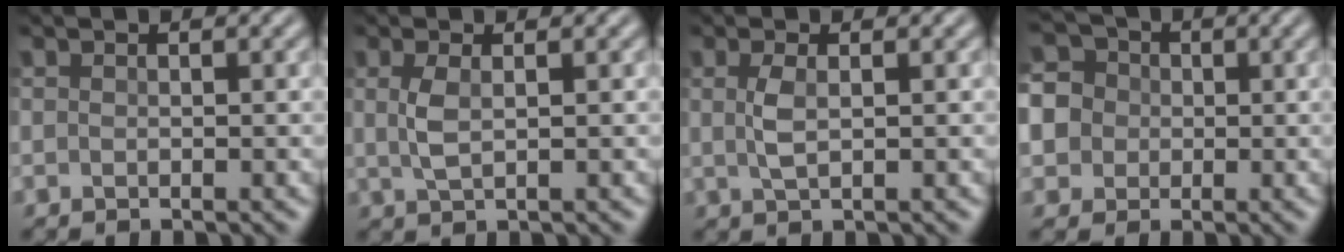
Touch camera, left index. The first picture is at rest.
{"total": 2.0, "force": [0.2, 0.7, 1.9], "torque": [-0.045, 0.001, 0.006]}
{"total": 1.9, "force": [0.1, 0.5, 1.8], "torque": [-0.042, 0.001, 0.004]}
{"total": 7.7, "force": [-0.4, 7.3, 2.5], "torque": [-0.078, 0.021, -0.032]}